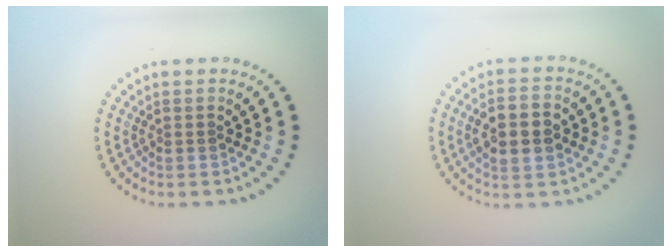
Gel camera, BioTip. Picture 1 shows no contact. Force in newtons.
{"total": 4.1, "press": 4.1, "slide": 0.3}